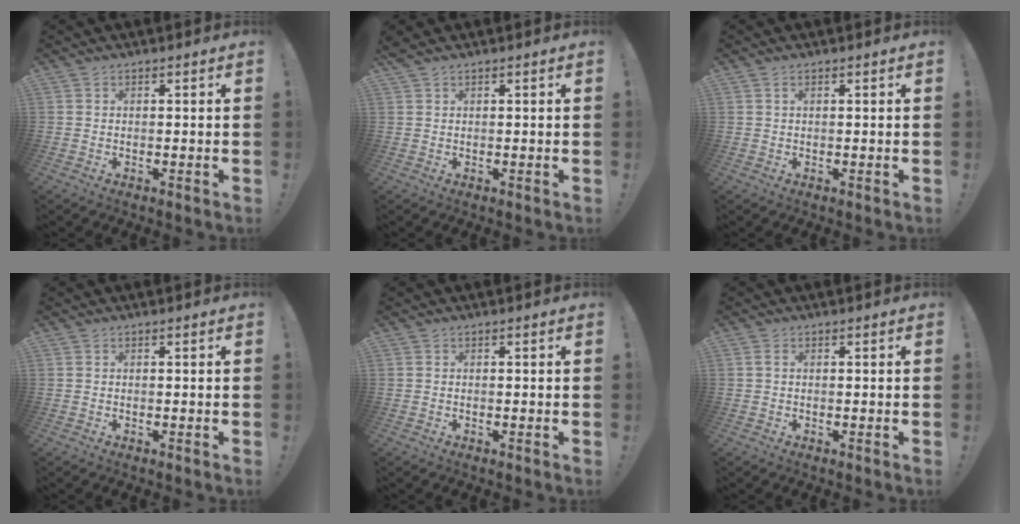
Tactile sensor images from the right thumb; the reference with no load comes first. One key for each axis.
{"total": 1.2, "fx": 1.0, "fy": 0.2, "fz": 0.6, "tx": -0.012, "ty": 0.000, "tz": 0.019}
{"total": 0.9, "fx": 0.4, "fy": 0.4, "fz": 0.7, "tx": -0.016, "ty": 0.001, "tz": 0.006}
{"total": 0.0}
{"total": 0.0}
{"total": 0.8, "fx": 0.2, "fy": 0.1, "fz": 0.8, "tx": -0.016, "ty": 0.002, "tz": 0.003}